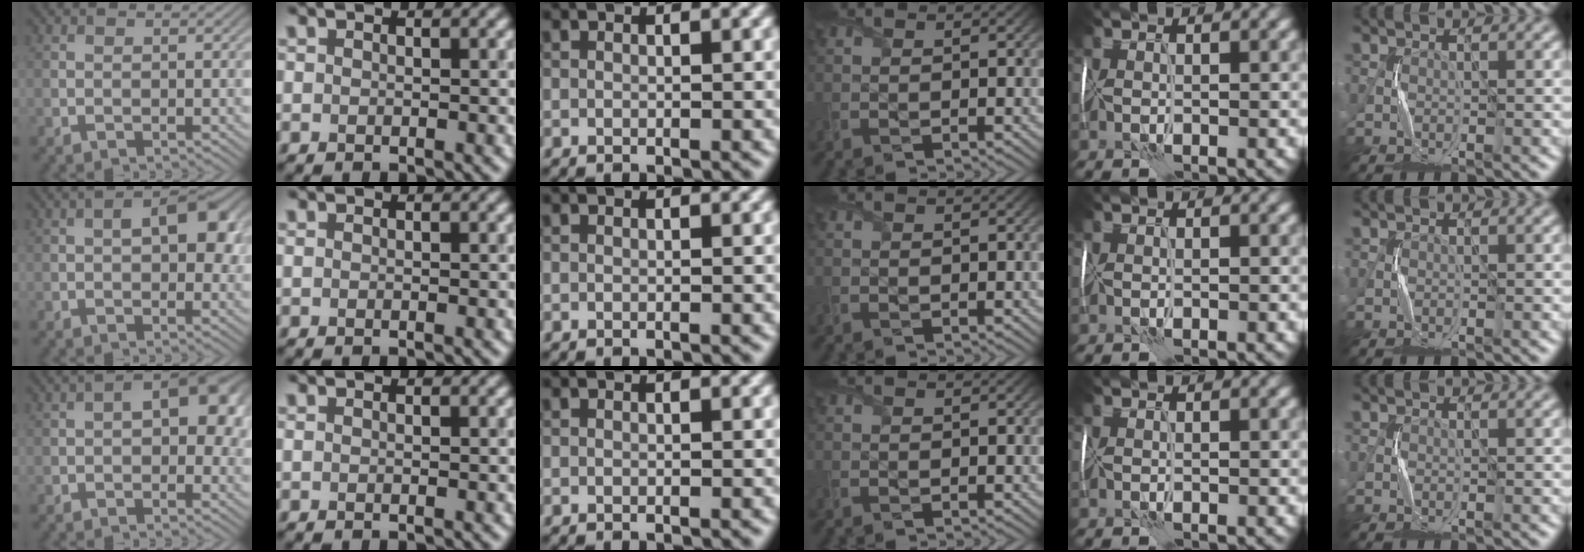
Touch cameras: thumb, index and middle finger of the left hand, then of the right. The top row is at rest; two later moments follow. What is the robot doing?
{"motion": "wrap", "object": "plastic wrap"}